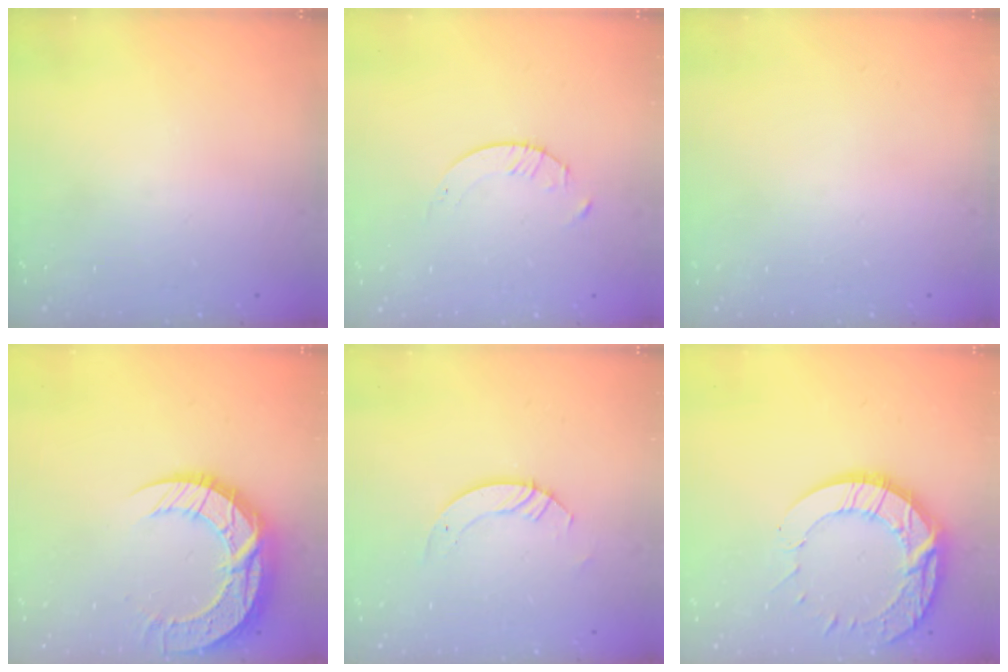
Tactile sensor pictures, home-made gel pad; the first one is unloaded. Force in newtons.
{"total": 2.1, "press": 2.1, "slide": 0.3}
{"total": 0.0}
{"total": 15.6, "press": 15.6, "slide": 1.1}
{"total": 3.7, "press": 3.7, "slide": 0.3}
{"total": 15.2, "press": 15.2, "slide": 1.2}